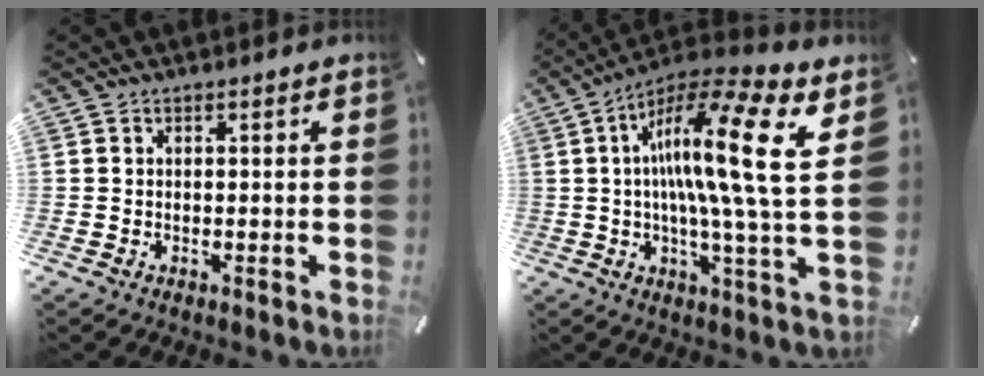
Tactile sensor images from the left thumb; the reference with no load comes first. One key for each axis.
{"total": 19.2, "fx": 4.0, "fy": 2.1, "fz": 18.7, "tx": -0.342, "ty": -0.017, "tz": 0.043}